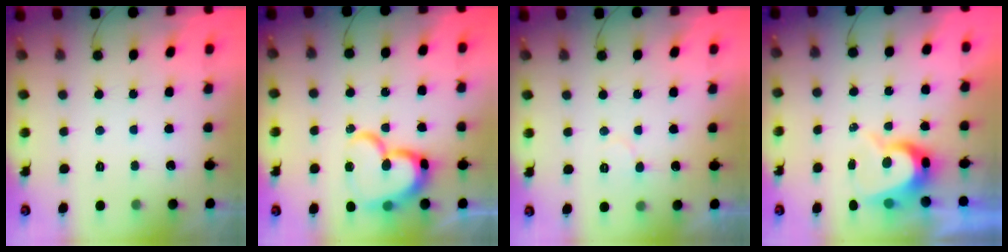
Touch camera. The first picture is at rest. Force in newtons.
{"total": 17.7, "press": 17.7, "slide": 1.7}
{"total": 5.5, "press": 5.5, "slide": 0.4}
{"total": 8.0, "press": 8.0, "slide": 0.6}